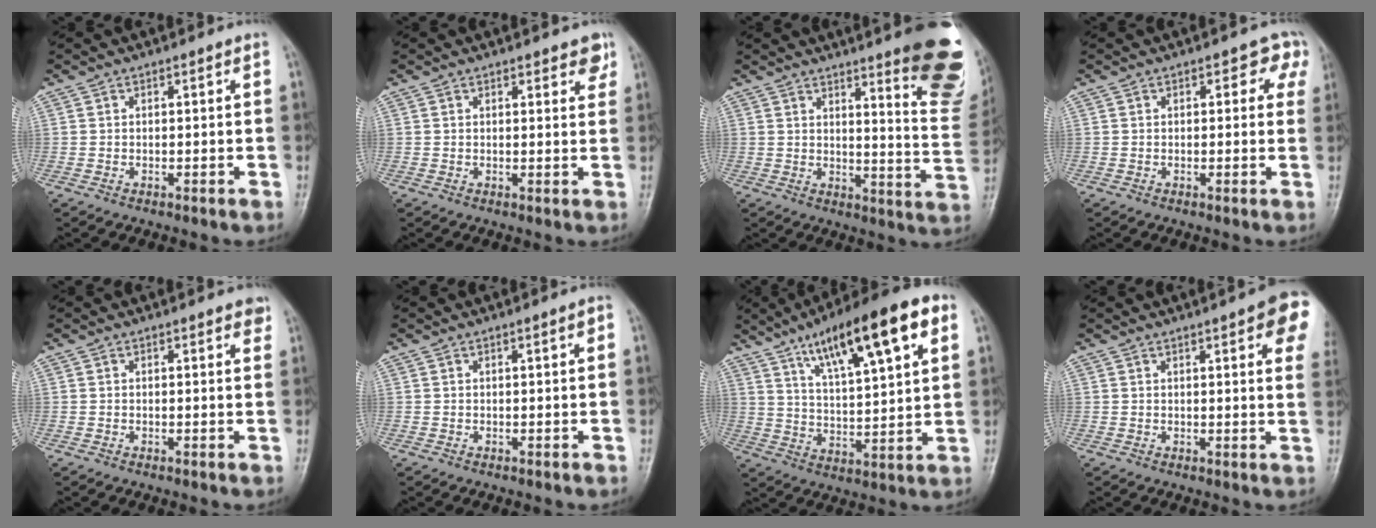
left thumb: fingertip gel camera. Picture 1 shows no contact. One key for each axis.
{"total": 3.2, "fx": 2.1, "fy": 1.4, "fz": 1.9, "tx": -0.003, "ty": -0.009, "tz": 0.023}
{"total": 18.3, "fx": 11.7, "fy": 3.3, "fz": 13.6, "tx": -0.132, "ty": -0.086, "tz": 0.139}
{"total": 4.0, "fx": 1.6, "fy": 2.4, "fz": 2.8, "tx": 0.007, "ty": 0.001, "tz": 0.006}
{"total": 2.0, "fx": 1.2, "fy": 0.7, "fz": 1.3, "tx": -0.010, "ty": -0.001, "tz": 0.011}
{"total": 1.2, "fx": 0.3, "fy": 0.2, "fz": 1.2, "tx": -0.020, "ty": 0.003, "tz": 0.004}
{"total": 19.9, "fx": 9.7, "fy": 5.3, "fz": 16.6, "tx": -0.236, "ty": -0.012, "tz": 0.157}
{"total": 10.4, "fx": 4.5, "fy": 2.4, "fz": 9.0, "tx": -0.084, "ty": -0.007, "tz": 0.045}